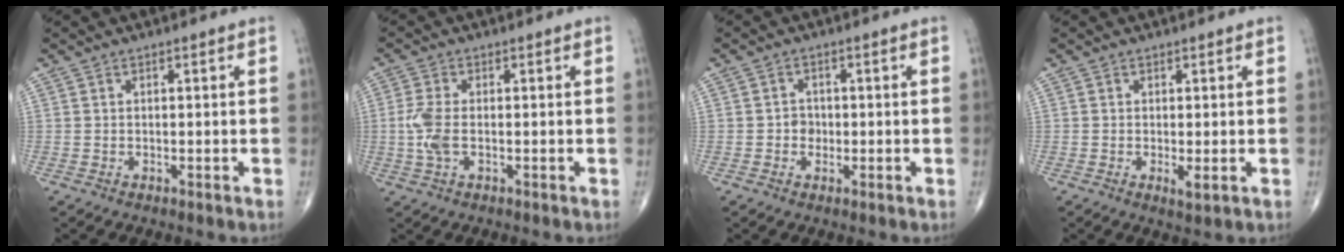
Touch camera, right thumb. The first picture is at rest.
{"total": 4.7, "force": [-0.6, 2.3, 4.1], "torque": [-0.106, 0.001, -0.015]}
{"total": 2.3, "force": [-0.4, 2.0, 0.9], "torque": [0.000, 0.007, -0.008]}
{"total": 1.8, "force": [-0.3, 0.5, 1.7], "torque": [-0.030, -0.007, -0.002]}